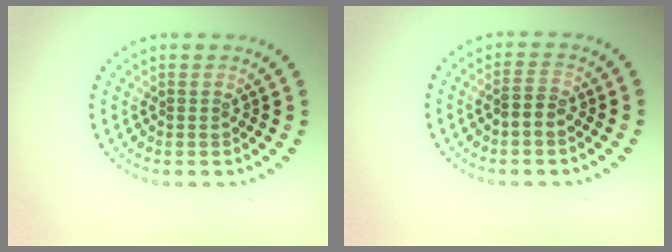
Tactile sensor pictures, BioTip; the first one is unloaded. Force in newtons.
{"total": 1.9, "press": 1.8, "slide": 0.6}